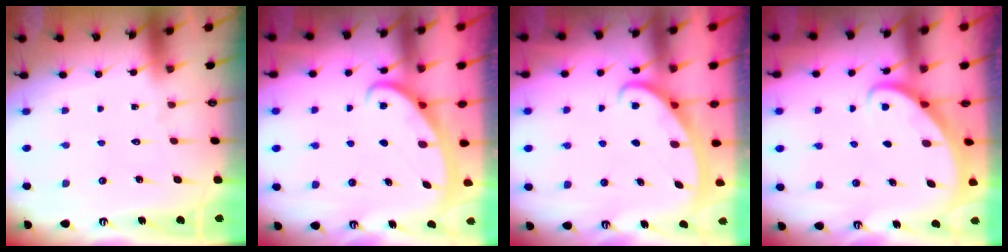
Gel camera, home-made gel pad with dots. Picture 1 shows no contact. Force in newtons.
{"total": 2.6, "press": 2.5, "slide": 0.4}
{"total": 2.6, "press": 2.6, "slide": 0.4}
{"total": 2.5, "press": 2.5, "slide": 0.3}